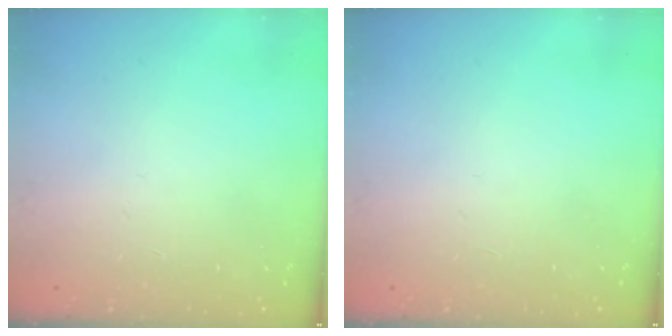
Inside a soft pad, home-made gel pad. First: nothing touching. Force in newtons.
{"total": 0.0}